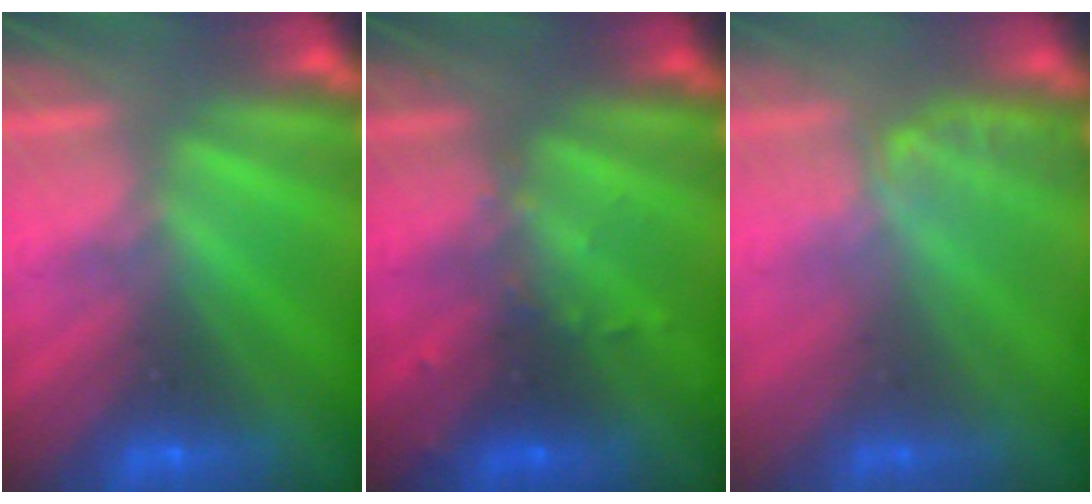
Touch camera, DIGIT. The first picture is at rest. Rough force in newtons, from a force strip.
{"total": 2.8}
{"total": 1.1}